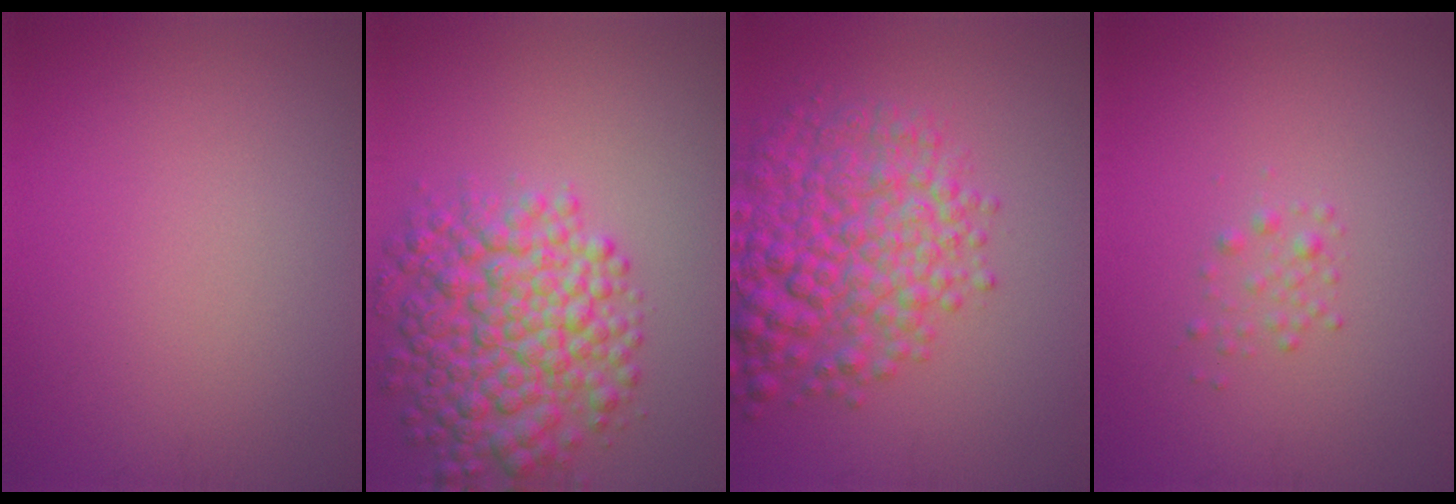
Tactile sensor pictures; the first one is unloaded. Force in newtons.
{"total": 7.3, "press": 7.3, "slide": 0.1}
{"total": 7.5, "press": 7.5, "slide": 0.2}
{"total": 1.1, "press": 1.1, "slide": 0.1}